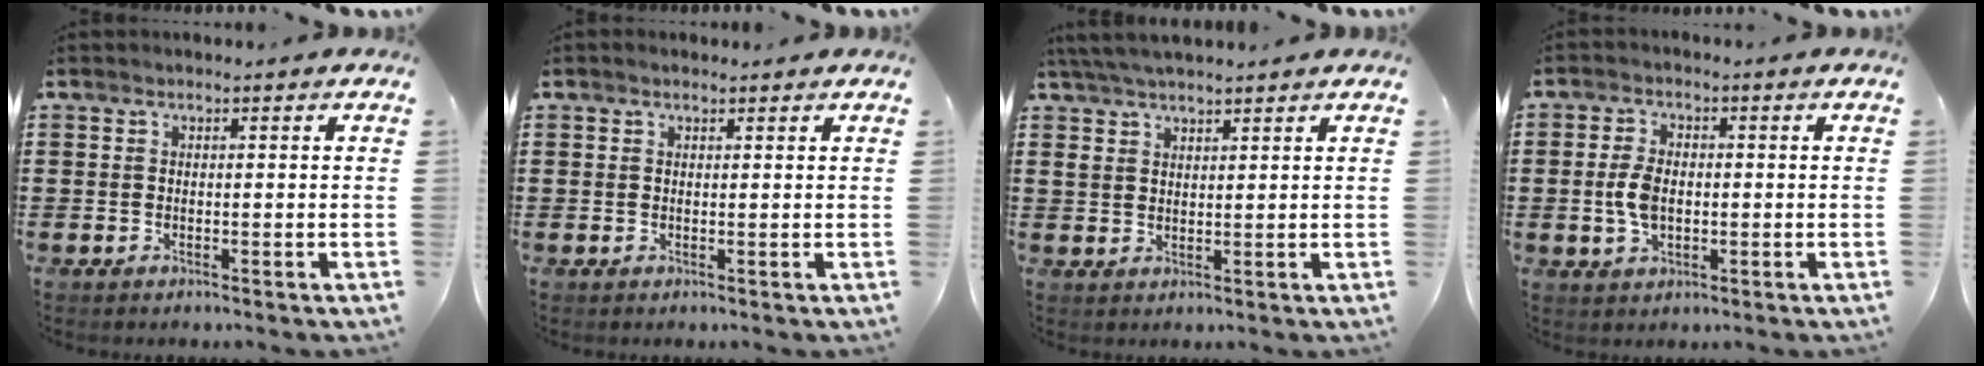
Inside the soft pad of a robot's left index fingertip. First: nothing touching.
{"total": 0.6, "force": [0.5, 0.2, 0.3], "torque": [-0.007, 0.001, 0.010]}
{"total": 4.0, "force": [3.4, 1.2, 1.8], "torque": [-0.045, -0.001, 0.065]}
{"total": 4.8, "force": [-0.1, 2.7, 4.0], "torque": [-0.098, -0.001, -0.007]}